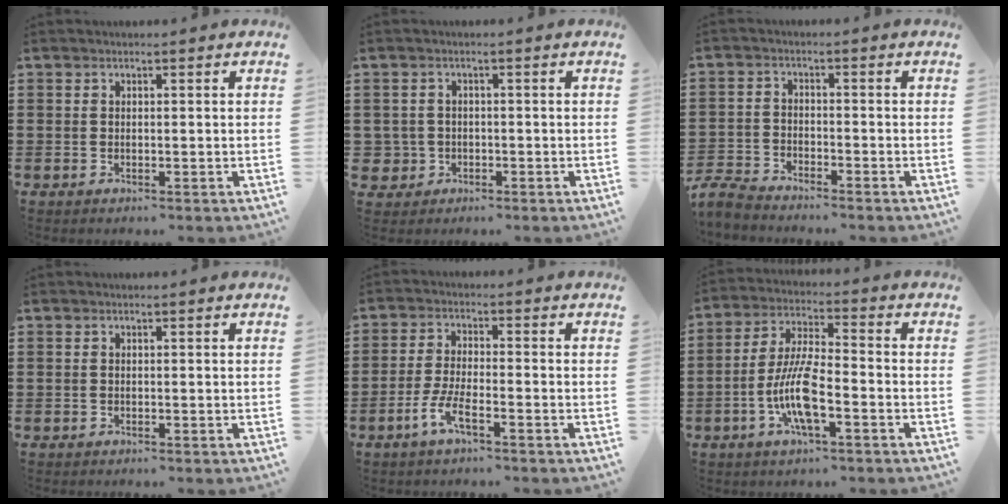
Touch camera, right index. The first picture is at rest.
{"total": 2.4, "force": [-0.9, 2.2, 0.2], "torque": [-0.021, 0.001, -0.025]}
{"total": 3.7, "force": [-3.6, 0.4, 0.4], "torque": [-0.024, -0.002, -0.080]}
{"total": 0.0}
{"total": 4.8, "force": [-2.9, 0.8, 3.8], "torque": [-0.097, -0.011, -0.062]}
{"total": 9.4, "force": [-3.2, 2.6, 8.5], "torque": [-0.193, -0.012, -0.068]}